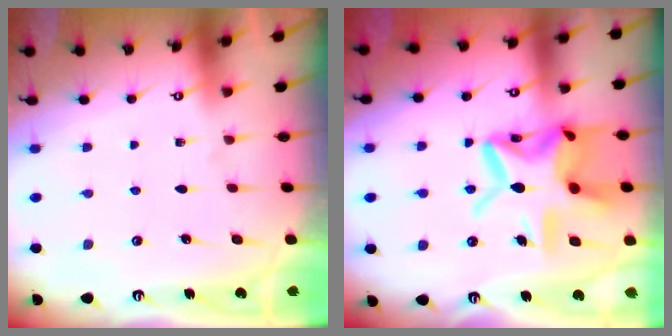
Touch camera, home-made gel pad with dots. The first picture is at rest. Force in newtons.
{"total": 18.2, "press": 18.1, "slide": 1.3}